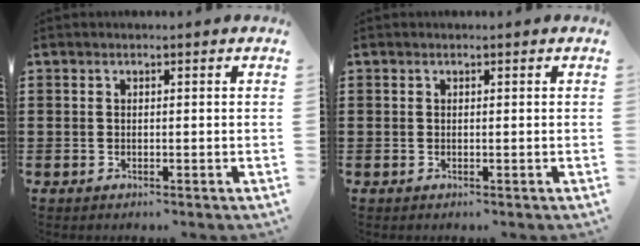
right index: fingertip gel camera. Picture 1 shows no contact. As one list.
[{"total": 0.0}]